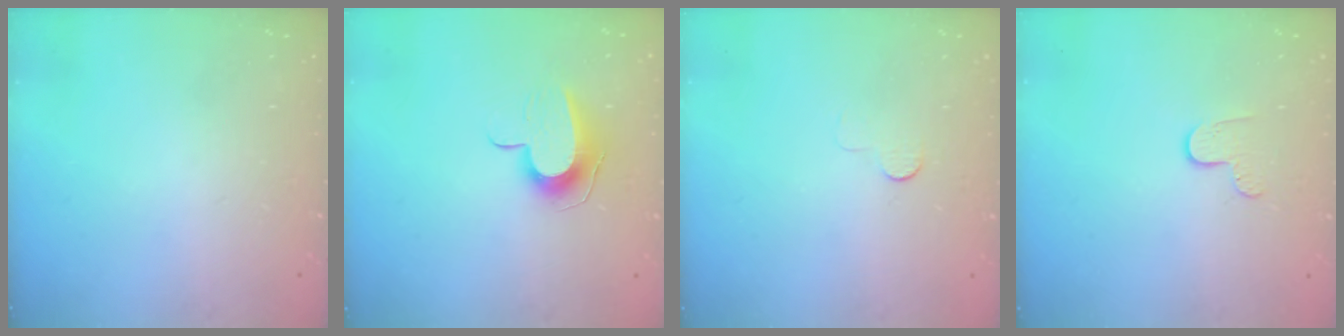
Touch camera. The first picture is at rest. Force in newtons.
{"total": 9.6, "press": 9.6, "slide": 0.5}
{"total": 3.8, "press": 3.8, "slide": 0.3}
{"total": 5.1, "press": 5.1, "slide": 0.5}